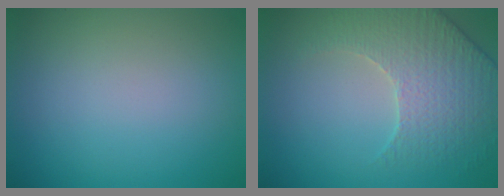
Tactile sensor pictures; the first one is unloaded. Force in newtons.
{"total": 4.3, "press": 4.2, "slide": 0.9}